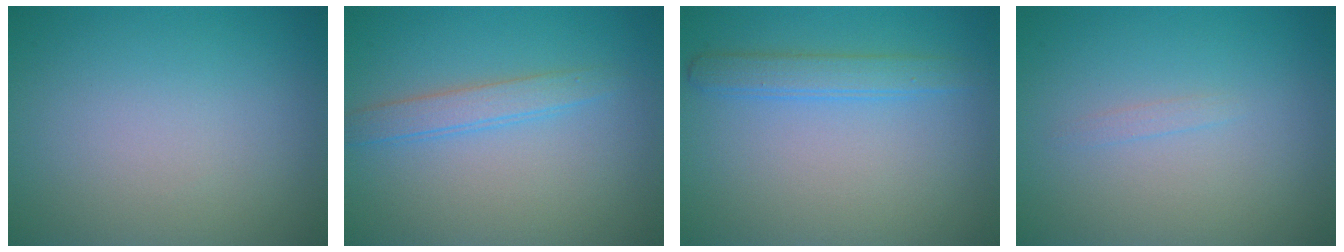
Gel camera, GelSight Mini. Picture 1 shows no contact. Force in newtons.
{"total": 2.1, "press": 2.1, "slide": 0.1}
{"total": 2.2, "press": 2.2, "slide": 0.2}
{"total": 0.6, "press": 0.6, "slide": 0.1}